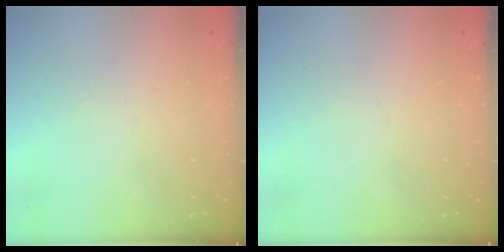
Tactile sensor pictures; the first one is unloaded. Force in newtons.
{"total": 0.0}